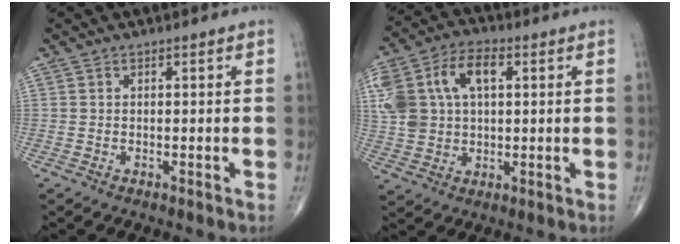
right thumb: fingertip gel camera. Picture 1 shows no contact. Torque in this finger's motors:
{"motor_torque": [1.58, 2.15, 1.12, 0.25, 0.15]}